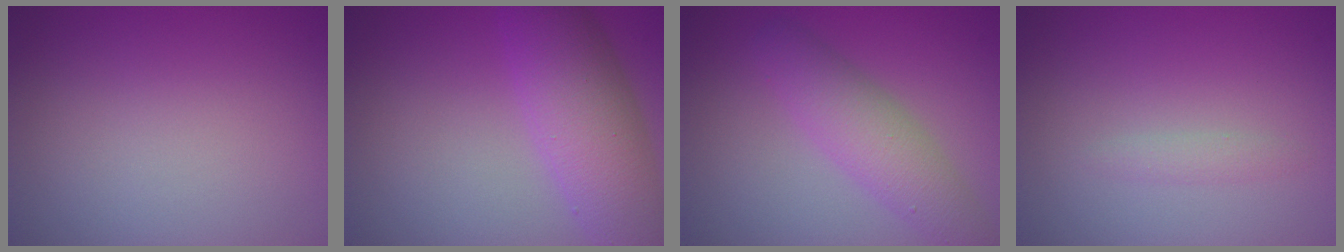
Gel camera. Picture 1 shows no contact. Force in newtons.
{"total": 7.3, "press": 7.3, "slide": 0.3}
{"total": 4.3, "press": 4.3, "slide": 0.2}
{"total": 0.9, "press": 0.9, "slide": 0.0}